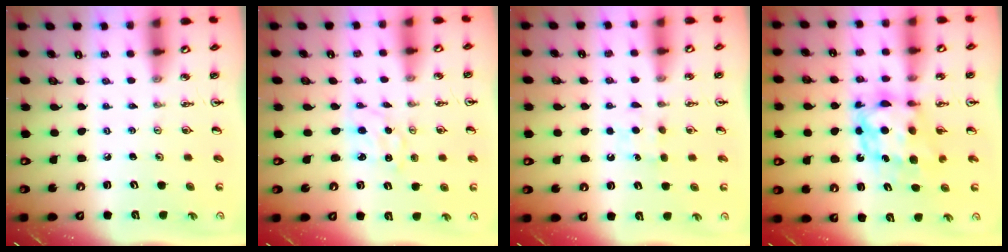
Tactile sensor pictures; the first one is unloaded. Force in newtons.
{"total": 1.7, "press": 1.7, "slide": 0.3}
{"total": 5.7, "press": 5.7, "slide": 0.6}
{"total": 7.7, "press": 7.7, "slide": 0.7}